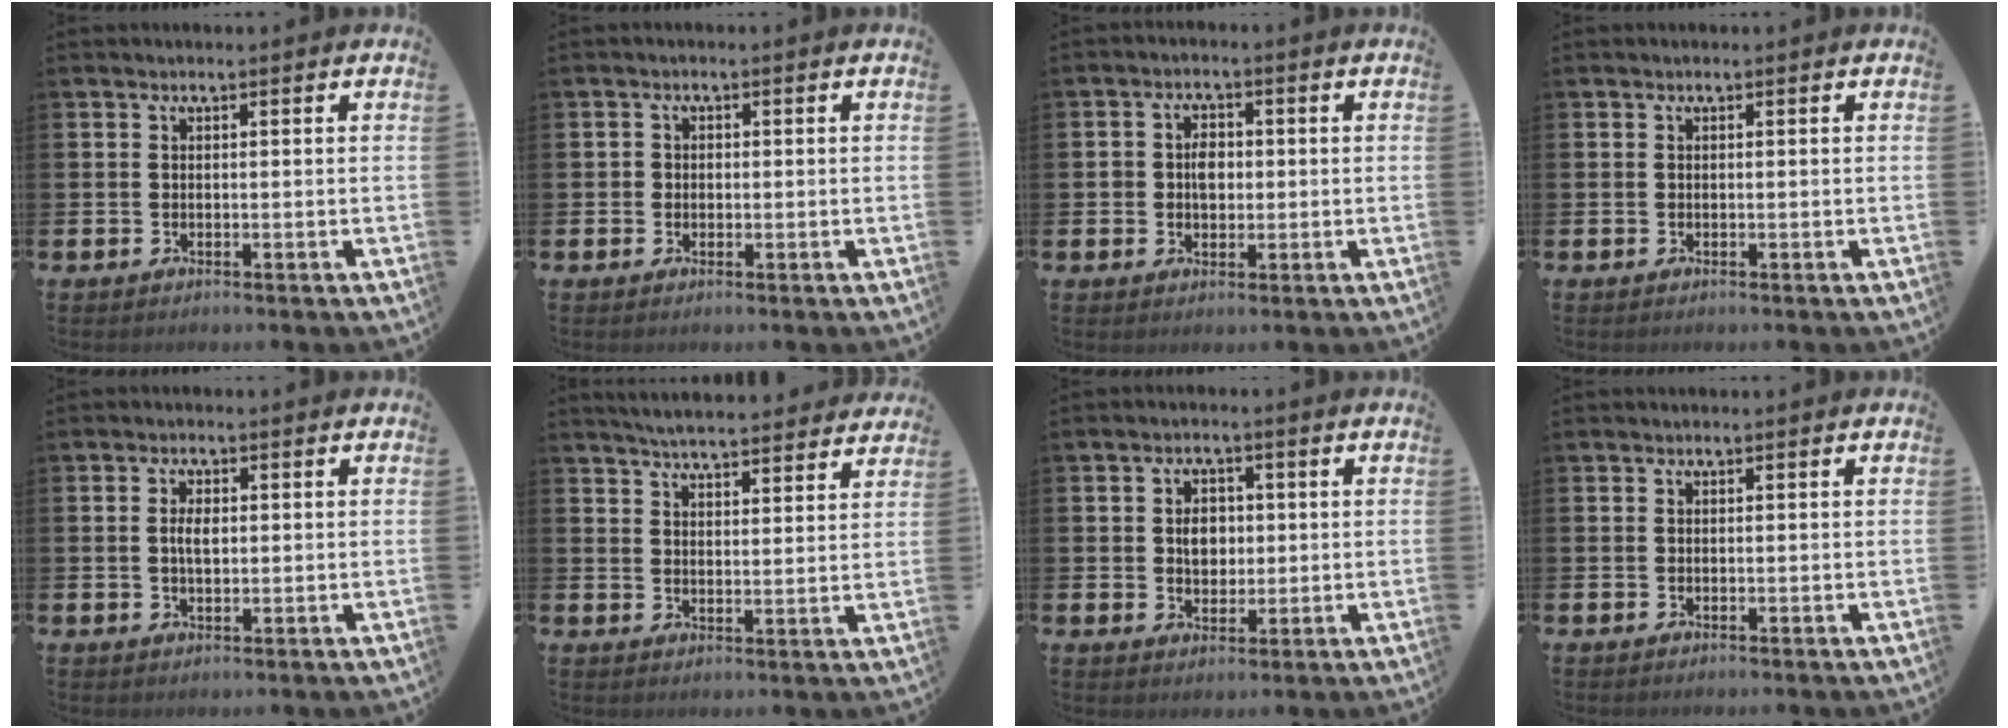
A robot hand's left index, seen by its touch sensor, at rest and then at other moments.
{"total": 1.1, "force": [-0.1, 1.0, 0.2], "torque": [0.008, 0.002, -0.007]}
{"total": 3.3, "force": [0.2, 2.5, 2.1], "torque": [-0.015, 0.000, -0.007]}
{"total": 0.0}
{"total": 2.5, "force": [0.4, 1.3, 2.1], "torque": [-0.028, 0.002, 0.001]}
{"total": 5.5, "force": [5.4, 0.3, 0.9], "torque": [-0.030, -0.030, 0.097]}
{"total": 3.7, "force": [0.5, 2.8, 2.4], "torque": [-0.030, 0.005, 0.001]}
{"total": 0.0}